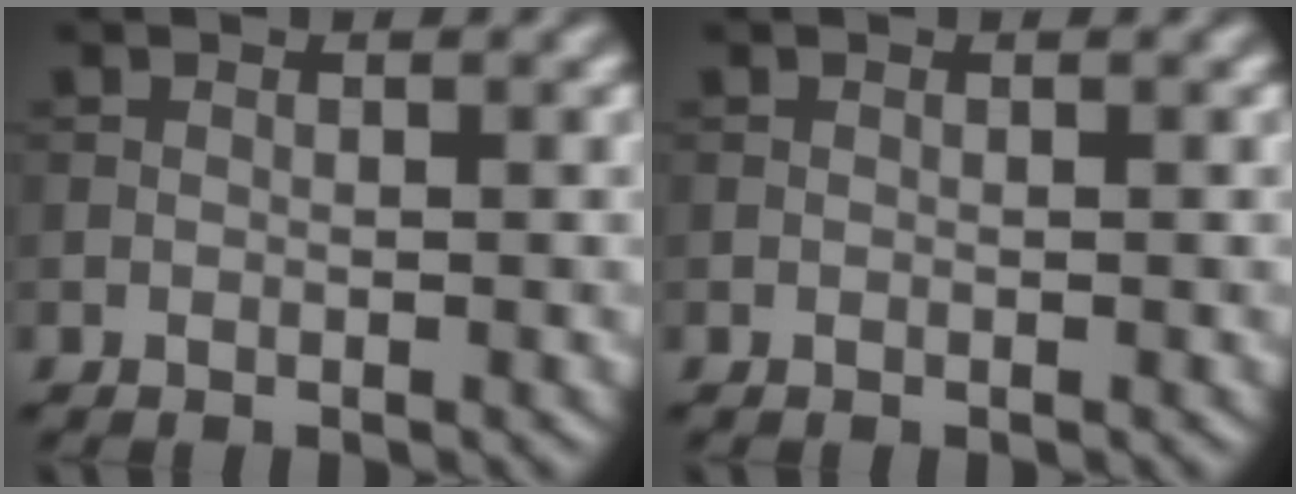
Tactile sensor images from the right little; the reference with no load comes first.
{"total": 0.0}